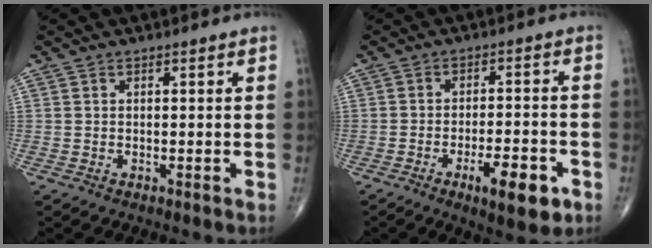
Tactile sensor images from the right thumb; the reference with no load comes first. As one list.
[{"total": 9.5, "force": [-4.5, 3.0, 7.8], "torque": [-0.115, 0.015, -0.062]}]